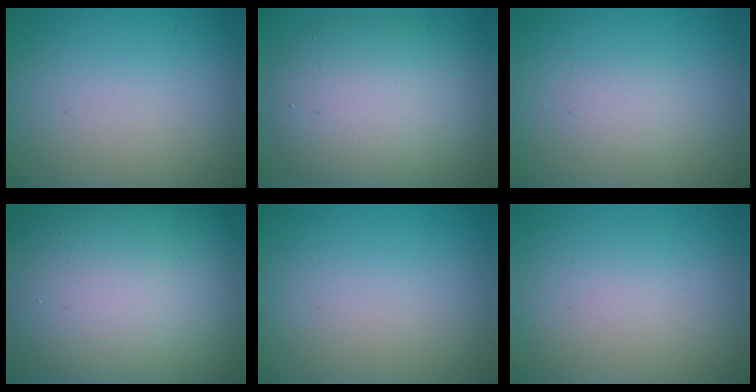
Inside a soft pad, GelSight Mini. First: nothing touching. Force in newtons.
{"total": 8.6, "press": 8.6, "slide": 0.6}
{"total": 1.1, "press": 1.1, "slide": 0.0}
{"total": 20.5, "press": 20.5, "slide": 1.3}
{"total": 0.0}
{"total": 0.0}